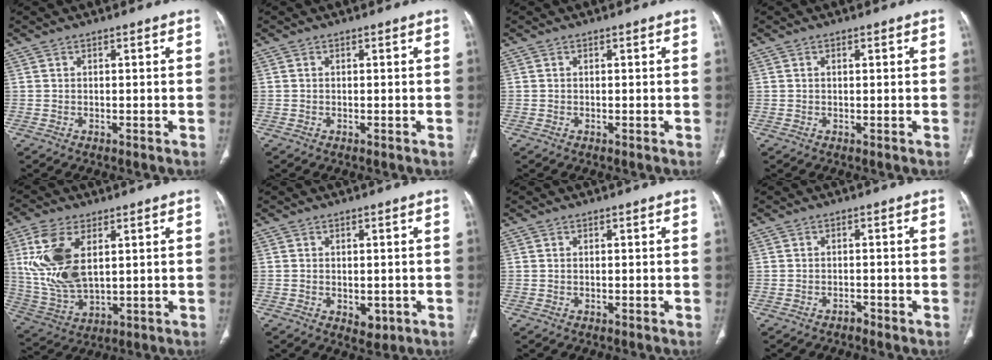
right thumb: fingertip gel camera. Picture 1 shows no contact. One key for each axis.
{"total": 0.0}
{"total": 0.0}
{"total": 0.6, "fx": 0.2, "fy": 0.3, "fz": 0.5, "tx": -0.012, "ty": 0.002, "tz": 0.003}
{"total": 14.2, "fx": 3.9, "fy": 7.5, "fz": 11.4, "tx": -0.247, "ty": -0.014, "tz": 0.087}
{"total": 3.1, "fx": -0.7, "fy": 2.1, "fz": 2.2, "tx": -0.021, "ty": -0.004, "tz": 0.001}
{"total": 0.0}
{"total": 1.0, "fx": -0.9, "fy": 0.5, "fz": 0.2, "tx": -0.007, "ty": 0.005, "tz": -0.015}